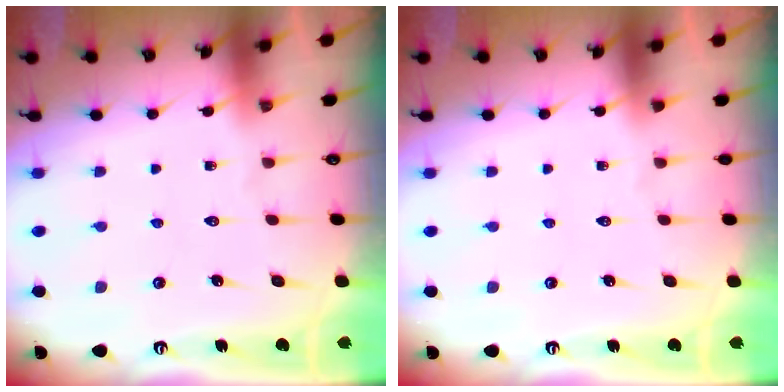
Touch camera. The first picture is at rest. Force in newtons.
{"total": 0.0}